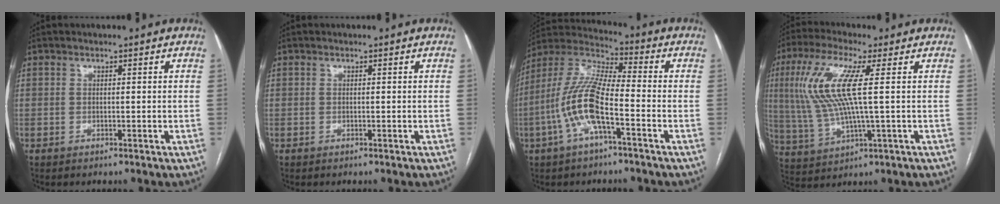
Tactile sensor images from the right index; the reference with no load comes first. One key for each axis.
{"total": 0.0}
{"total": 12.1, "fx": -3.8, "fy": 2.6, "fz": 11.2, "tx": -0.249, "ty": 0.012, "tz": -0.077}
{"total": 12.1, "fx": 2.4, "fy": 1.4, "fz": 11.7, "tx": -0.276, "ty": 0.009, "tz": 0.046}